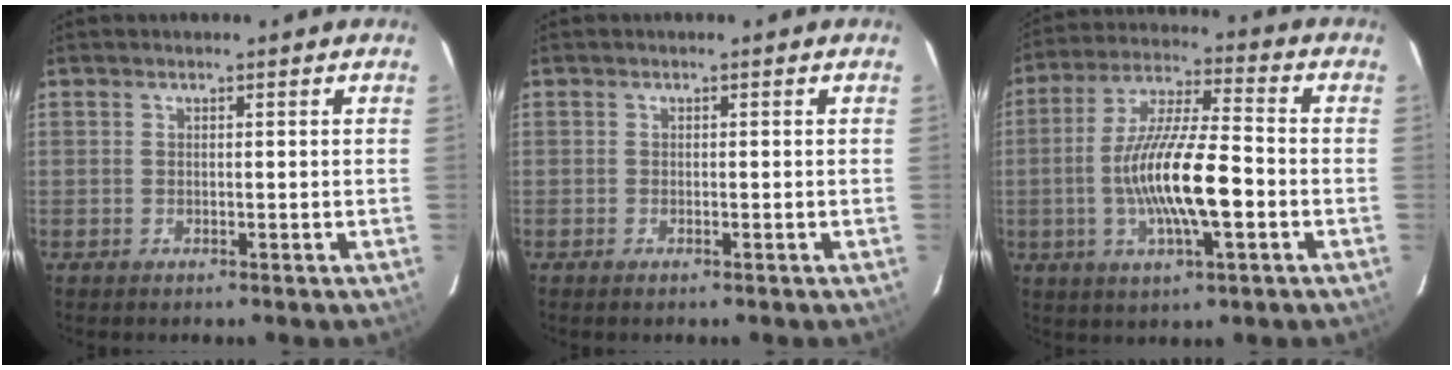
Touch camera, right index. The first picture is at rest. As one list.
[{"total": 0.6, "force": [-0.5, 0.2, 0.3], "torque": [-0.006, -0.001, -0.009]}, {"total": 15.3, "force": [-3.4, 3.2, 14.6], "torque": [-0.280, -0.003, -0.062]}]